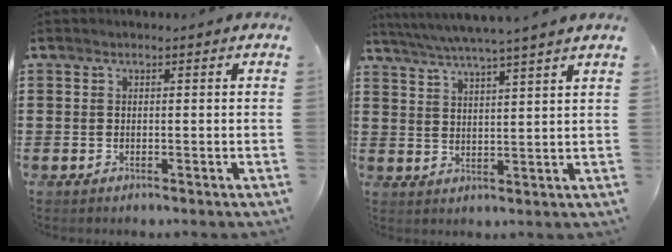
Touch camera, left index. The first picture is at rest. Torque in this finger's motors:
{"motor_torque": [0.73, 0.63, 0.50, 0.21]}